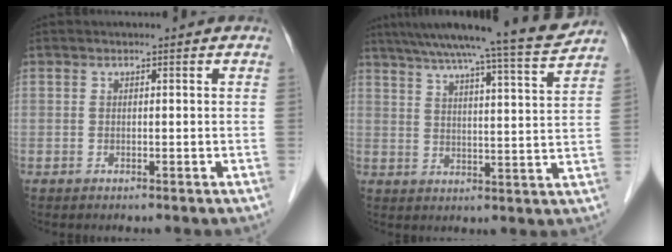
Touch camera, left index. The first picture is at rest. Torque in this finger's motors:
{"motor_torque": [-0.09, -0.52, 0.54, 0.13]}